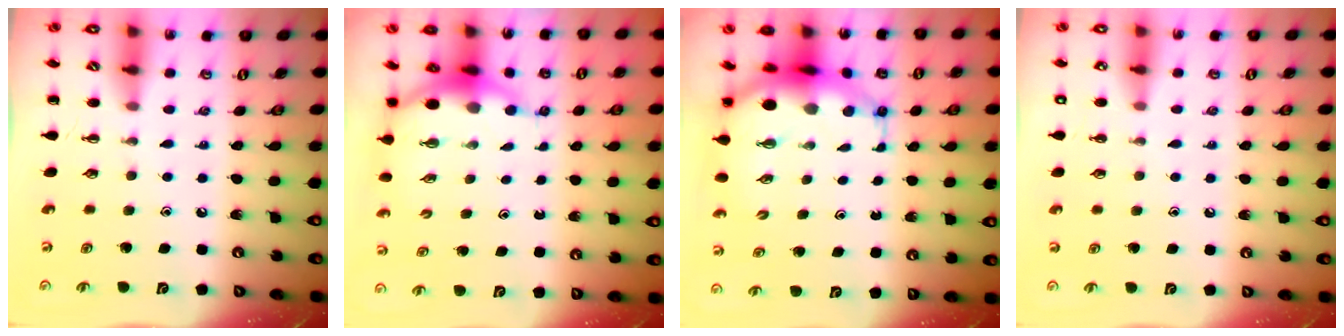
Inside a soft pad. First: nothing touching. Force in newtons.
{"total": 6.4, "press": 6.3, "slide": 1.2}
{"total": 9.4, "press": 9.1, "slide": 2.5}
{"total": 1.4, "press": 1.4, "slide": 0.1}